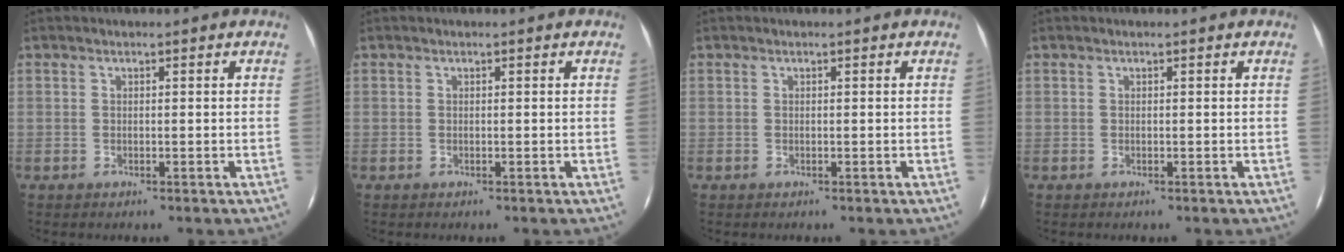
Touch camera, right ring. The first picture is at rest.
{"total": 0.0}
{"total": 0.0}
{"total": 0.0}